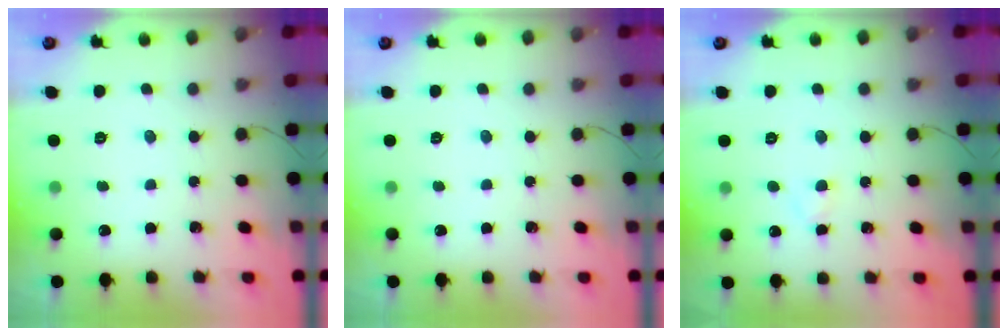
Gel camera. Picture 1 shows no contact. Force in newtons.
{"total": 0.0}
{"total": 1.5, "press": 1.3, "slide": 0.7}